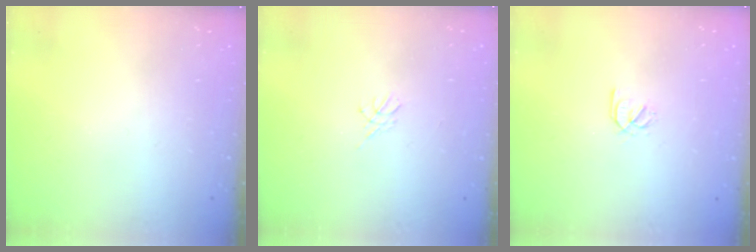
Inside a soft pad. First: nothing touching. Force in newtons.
{"total": 3.0, "press": 2.9, "slide": 0.6}
{"total": 2.1, "press": 2.0, "slide": 0.7}